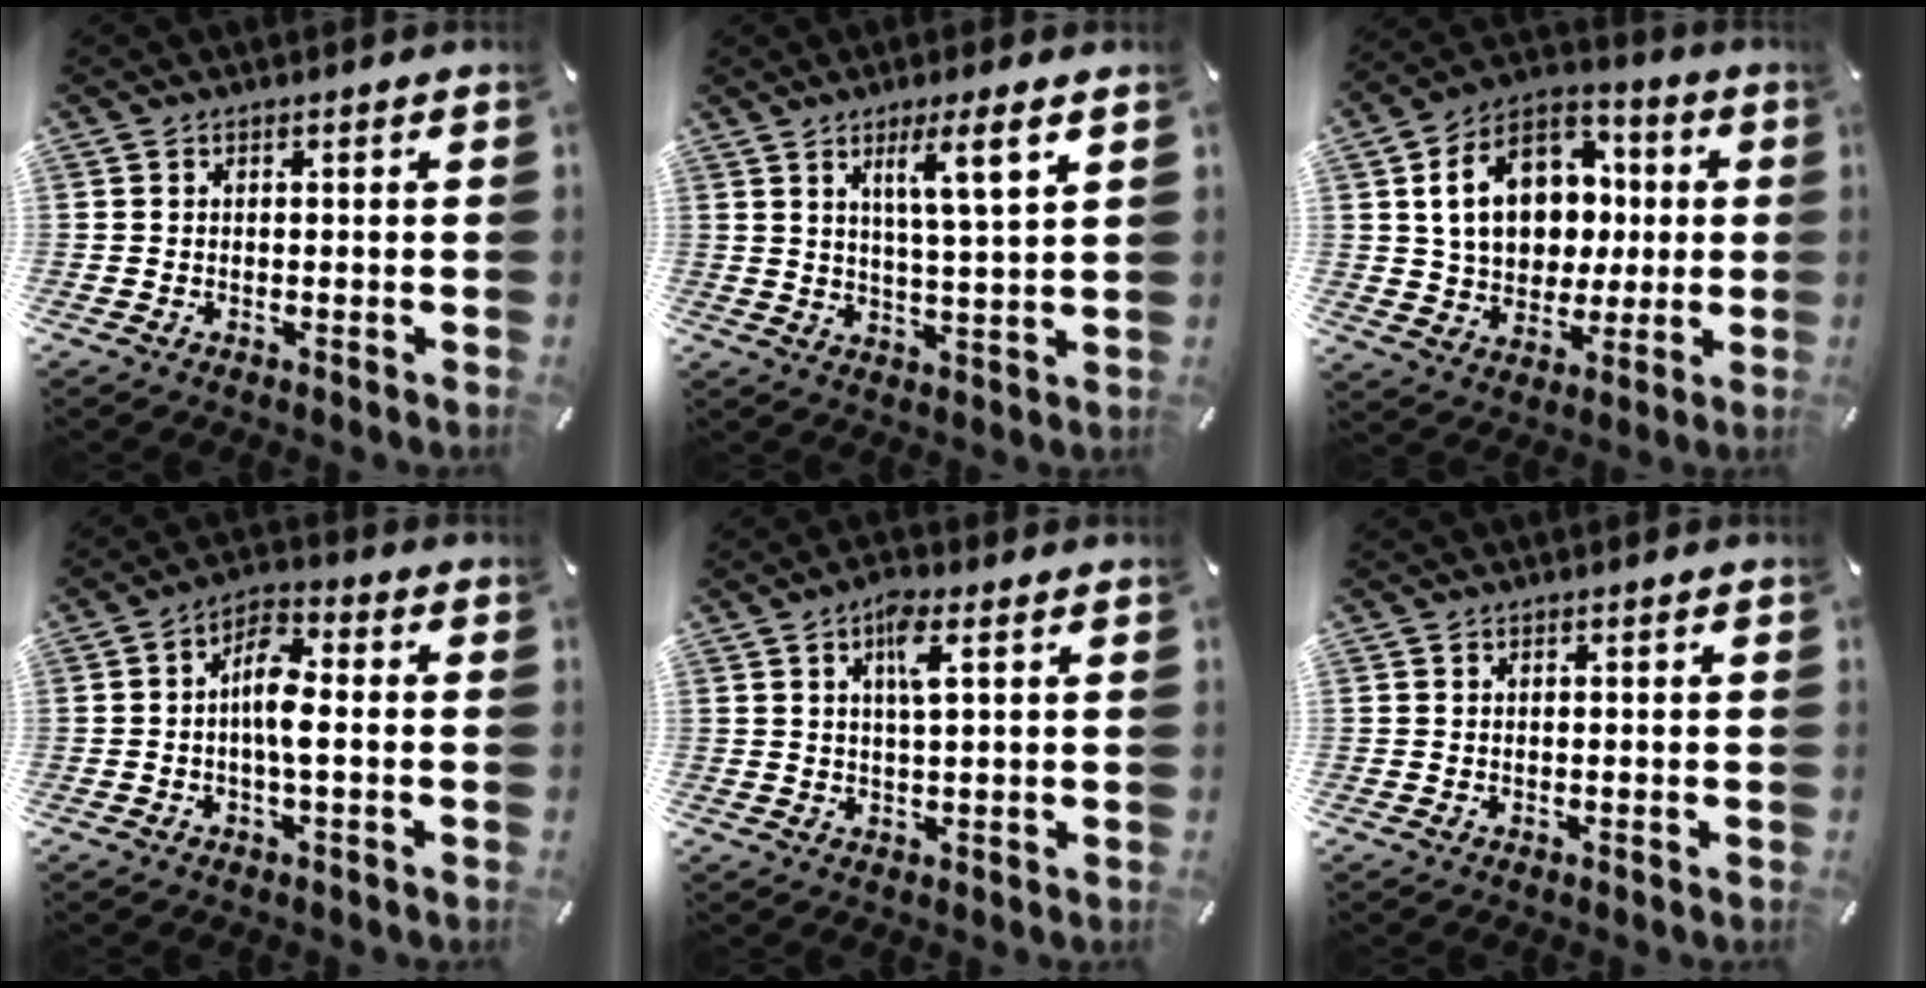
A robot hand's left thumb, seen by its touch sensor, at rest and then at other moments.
{"total": 8.5, "force": [4.7, 0.4, 7.1], "torque": [-0.125, -0.016, 0.072]}
{"total": 16.7, "force": [2.4, 13.6, 9.3], "torque": [-0.157, 0.008, 0.052]}
{"total": 7.7, "force": [-1.0, 3.1, 7.0], "torque": [-0.134, 0.010, -0.017]}
{"total": 5.7, "force": [2.4, 1.2, 5.0], "torque": [-0.097, 0.001, 0.037]}
{"total": 0.0}